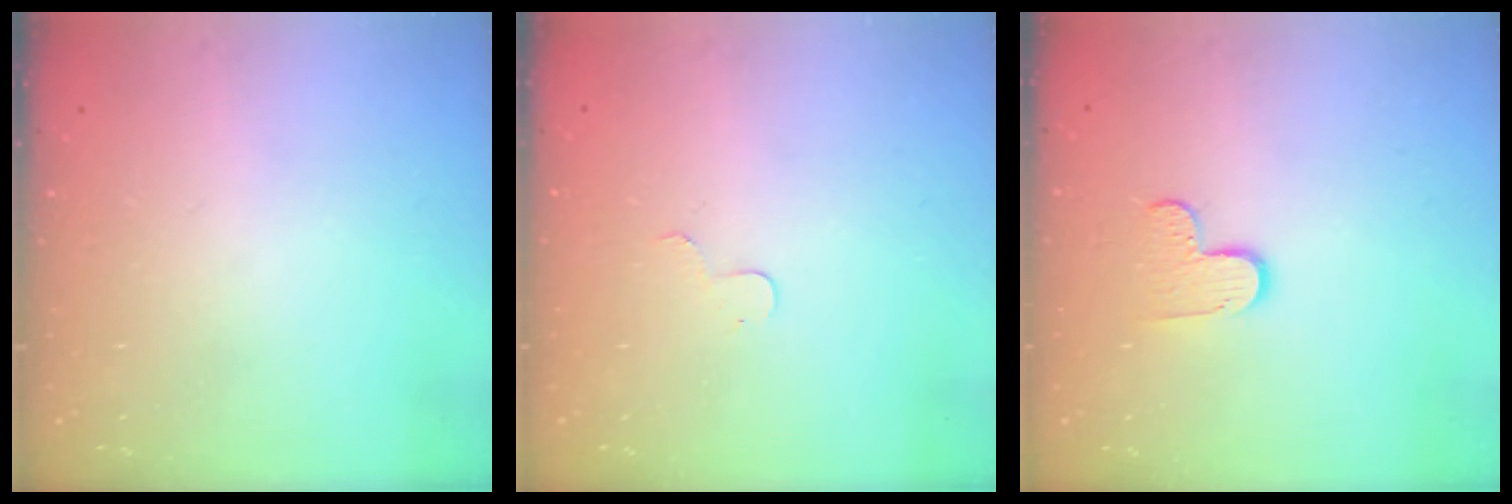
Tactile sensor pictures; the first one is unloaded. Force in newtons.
{"total": 3.1, "press": 3.1, "slide": 0.3}
{"total": 6.1, "press": 6.1, "slide": 0.3}